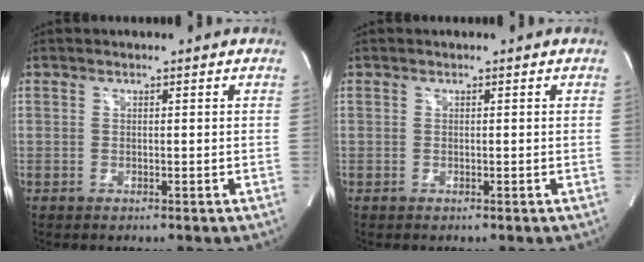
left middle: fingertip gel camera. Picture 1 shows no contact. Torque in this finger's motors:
{"motor_torque": [0.15, -0.14, 0.09, 0.02]}